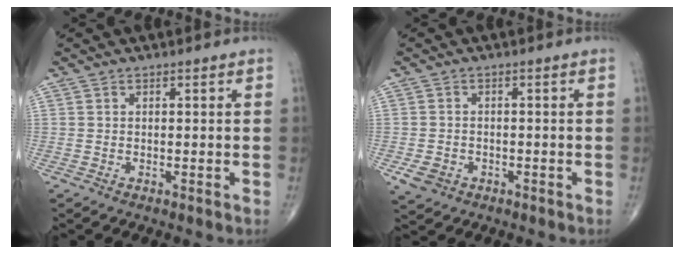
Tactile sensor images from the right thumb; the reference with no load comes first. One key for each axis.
{"total": 3.8, "fx": -1.6, "fy": 3.0, "fz": 1.6, "tx": -0.028, "ty": 0.004, "tz": -0.021}